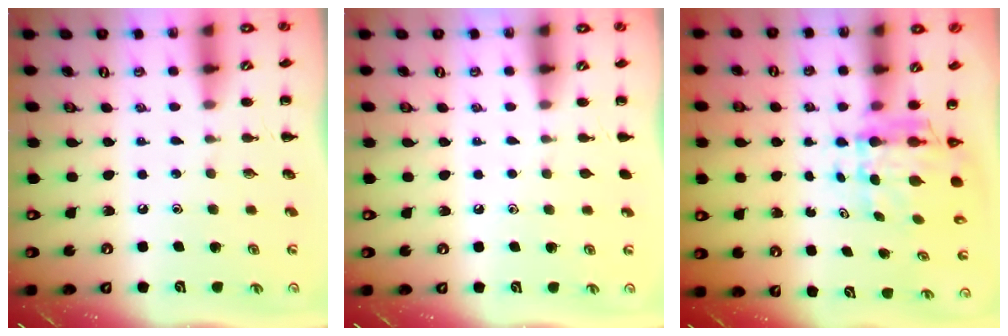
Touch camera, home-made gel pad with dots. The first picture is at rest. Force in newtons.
{"total": 0.6, "press": 0.6, "slide": 0.1}
{"total": 6.1, "press": 5.8, "slide": 1.8}